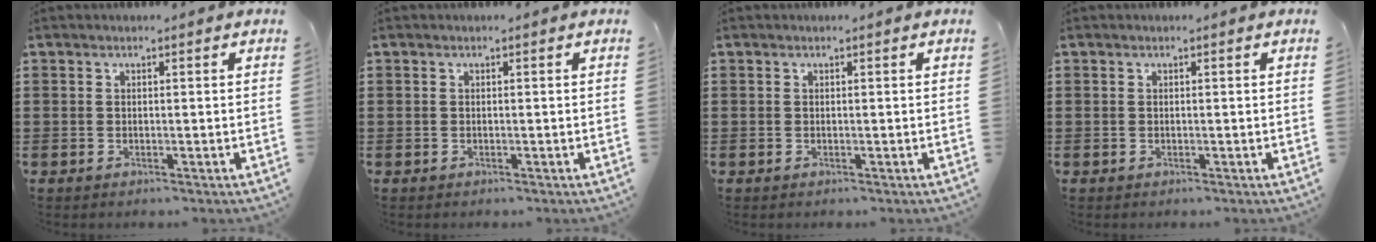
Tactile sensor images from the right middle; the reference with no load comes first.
{"total": 0.0}
{"total": 0.0}
{"total": 0.0}